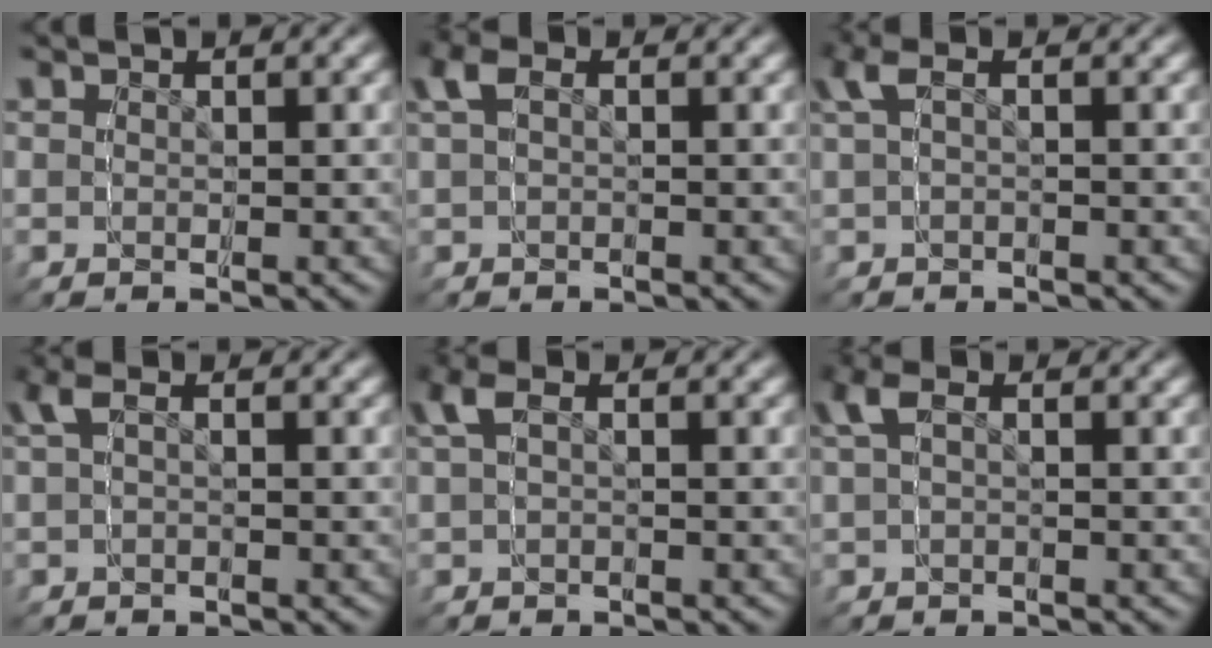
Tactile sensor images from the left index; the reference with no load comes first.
{"total": 1.2, "force": [-0.3, 0.5, 1.1], "torque": [-0.037, -0.004, 0.005]}
{"total": 1.7, "force": [-0.6, -0.1, 1.6], "torque": [-0.043, 0.005, 0.001]}
{"total": 1.5, "force": [-0.8, -0.3, 1.3], "torque": [-0.038, 0.003, -0.003]}
{"total": 1.6, "force": [-0.6, 0.2, 1.4], "torque": [-0.042, 0.000, 0.001]}
{"total": 1.6, "force": [-0.6, 0.2, 1.4], "torque": [-0.044, -0.001, 0.002]}